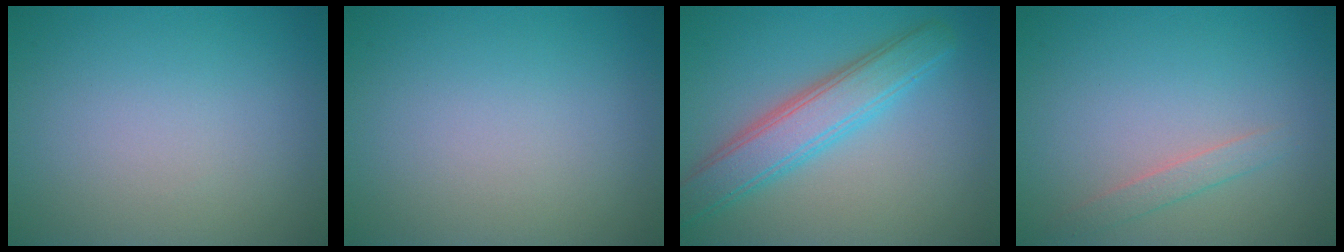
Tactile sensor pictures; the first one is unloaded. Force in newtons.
{"total": 0.0}
{"total": 4.9, "press": 4.9, "slide": 0.3}
{"total": 1.3, "press": 1.3, "slide": 0.1}